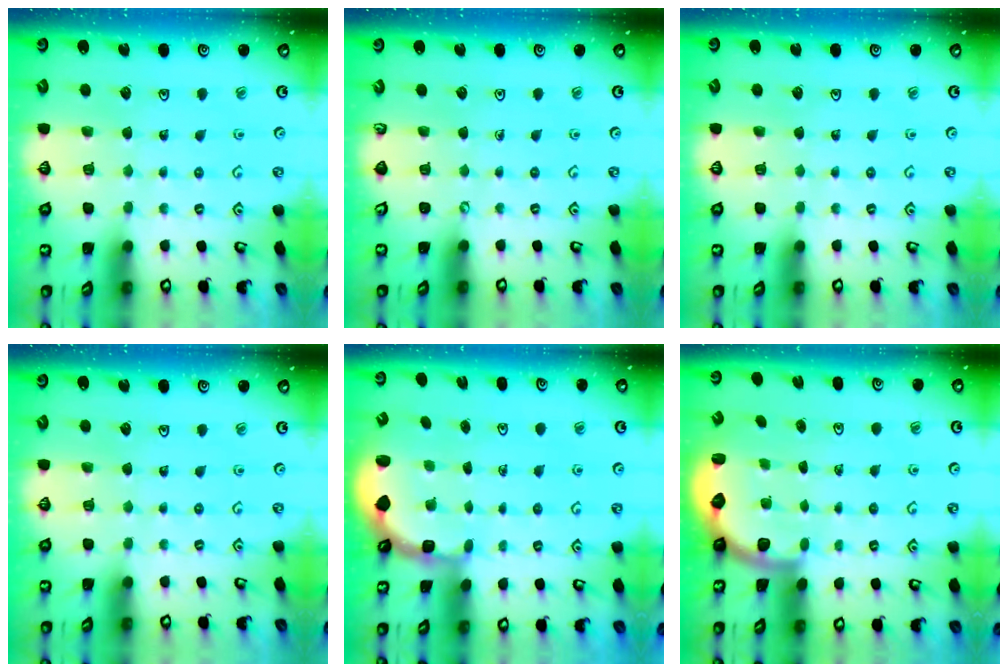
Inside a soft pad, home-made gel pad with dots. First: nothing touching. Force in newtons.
{"total": 0.0}
{"total": 0.0}
{"total": 0.0}
{"total": 2.4, "press": 2.0, "slide": 1.3}
{"total": 2.5, "press": 2.2, "slide": 1.3}